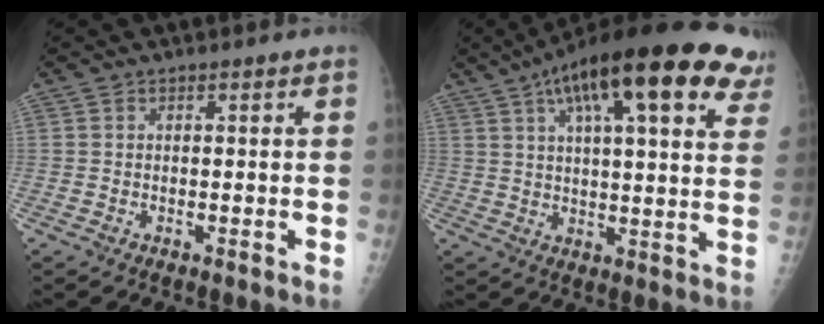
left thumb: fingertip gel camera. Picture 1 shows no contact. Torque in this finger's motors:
{"motor_torque": [0.48, 0.71, 1.69, -1.07, 0.22]}